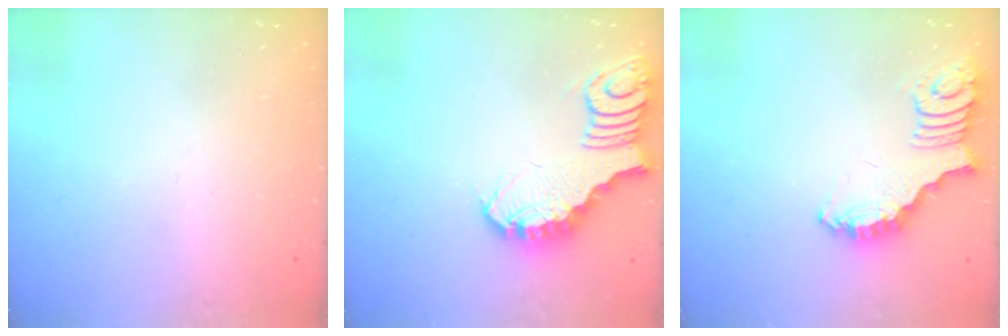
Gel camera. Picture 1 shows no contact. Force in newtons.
{"total": 3.5, "press": 3.5, "slide": 0.5}
{"total": 2.5, "press": 2.4, "slide": 0.5}